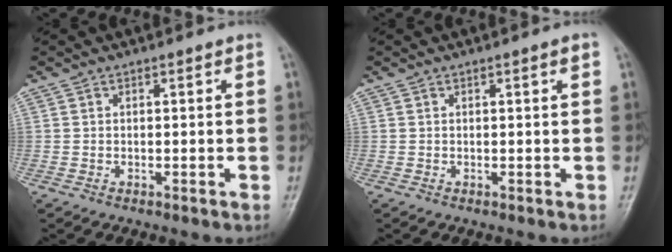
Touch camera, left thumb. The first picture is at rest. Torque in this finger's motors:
{"motor_torque": [0.04, -0.03, 0.04, -0.07, 0.00]}